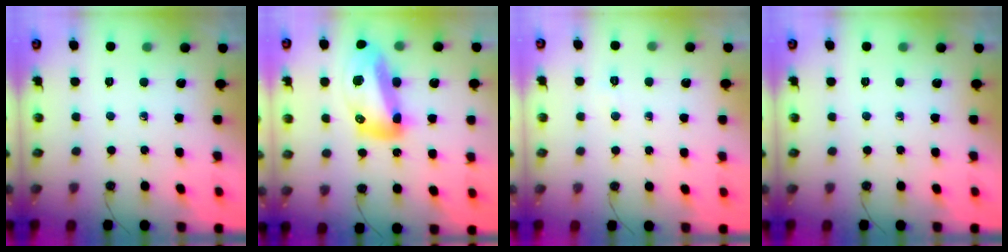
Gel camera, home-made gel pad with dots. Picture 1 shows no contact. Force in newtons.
{"total": 18.4, "press": 18.3, "slide": 1.8}
{"total": 18.8, "press": 4.8, "slide": 18.1}
{"total": 0.0}